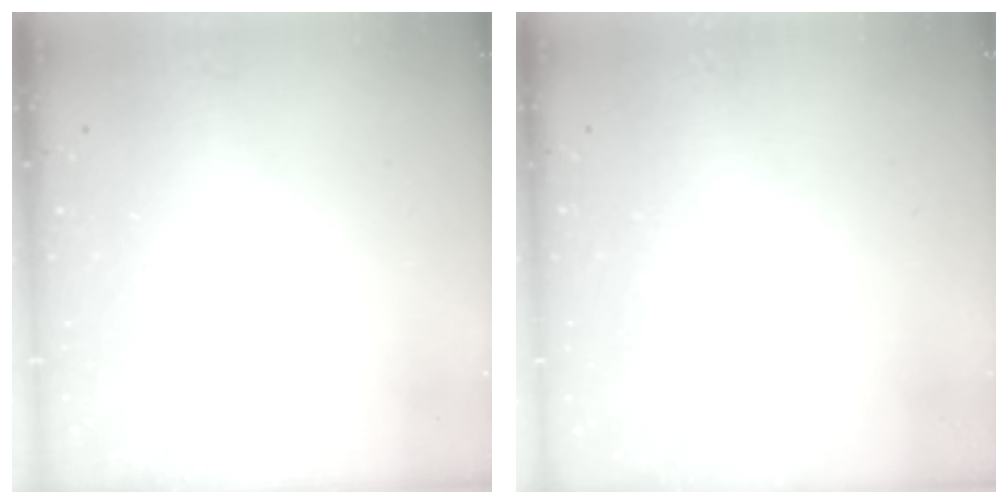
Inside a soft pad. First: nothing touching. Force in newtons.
{"total": 2.9, "press": 2.9, "slide": 0.3}